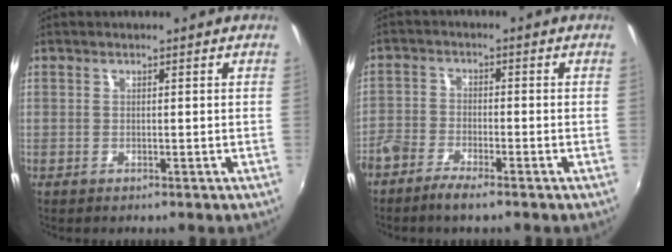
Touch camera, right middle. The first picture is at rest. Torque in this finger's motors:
{"motor_torque": [-0.17, -0.34, 0.05, 0.02]}